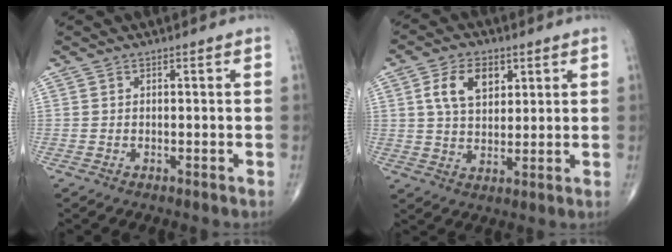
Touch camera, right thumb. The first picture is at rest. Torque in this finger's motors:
{"motor_torque": [-0.08, 0.19, 0.21, 0.07, 0.18]}